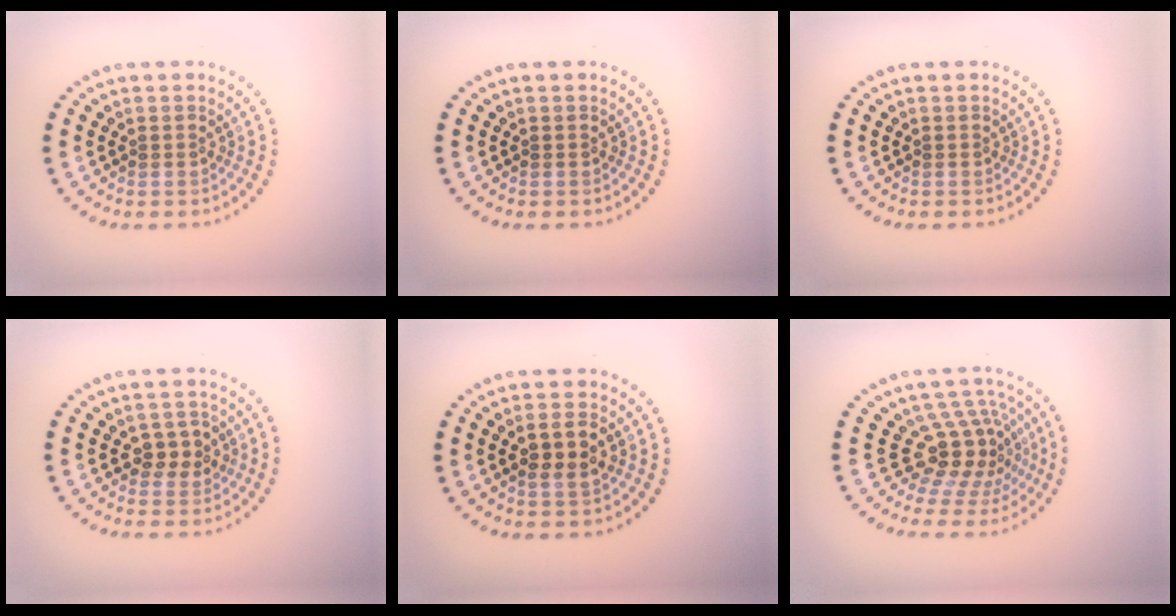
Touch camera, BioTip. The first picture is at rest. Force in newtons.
{"total": 0.0}
{"total": 0.0}
{"total": 2.5, "press": 2.5, "slide": 0.6}
{"total": 2.7, "press": 2.6, "slide": 0.6}
{"total": 4.7, "press": 3.5, "slide": 3.2}